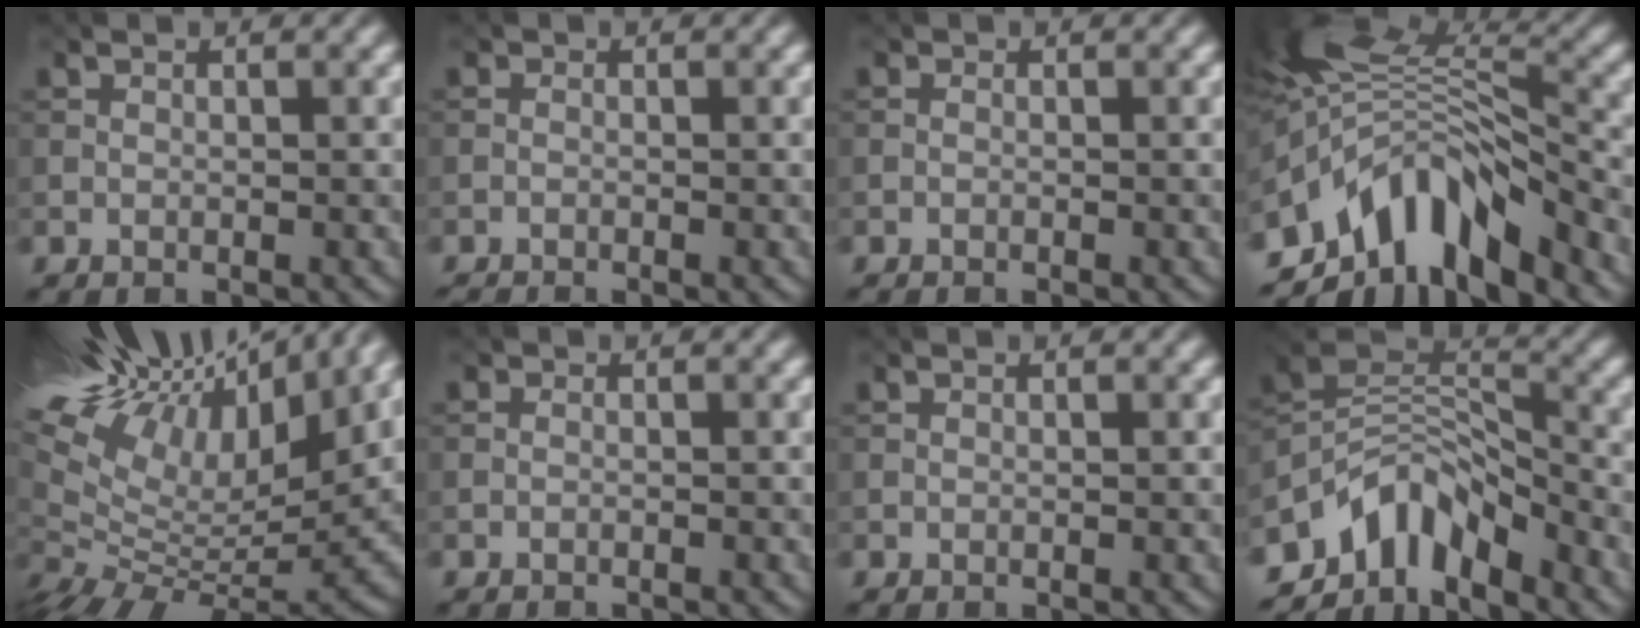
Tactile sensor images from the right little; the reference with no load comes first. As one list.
[{"total": 1.1, "force": [-1.1, 0.1, 0.3], "torque": [-0.007, -0.004, -0.025]}, {"total": 0.6, "force": [-0.5, 0.1, 0.1], "torque": [0.000, -0.001, -0.011]}, {"total": 10.7, "force": [-5.5, 5.4, 7.4], "torque": [-0.125, 0.013, -0.109]}, {"total": 19.0, "force": [9.6, 6.8, 15.0], "torque": [-0.246, 0.056, 0.173]}, {"total": 0.8, "force": [-0.7, 0.2, 0.2], "torque": [-0.002, -0.004, -0.016]}, {"total": 0.0}, {"total": 7.6, "force": [-5.8, 3.6, 3.5], "torque": [-0.041, -0.001, -0.122]}]